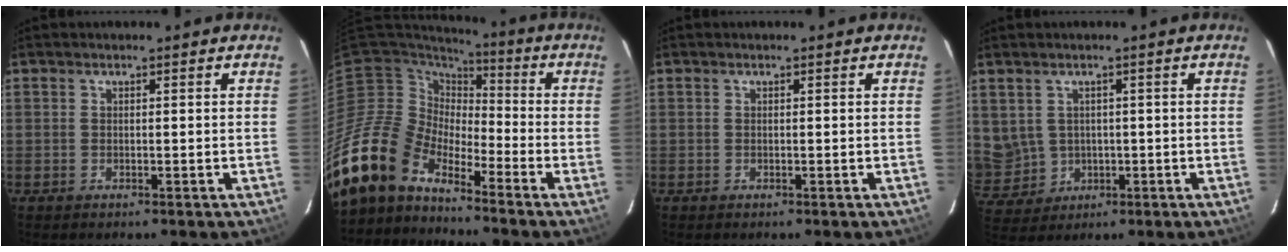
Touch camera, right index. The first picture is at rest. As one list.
[{"total": 14.6, "force": [-12.4, 6.2, 4.4], "torque": [-0.096, -0.005, -0.247]}, {"total": 0.0}, {"total": 8.3, "force": [1.1, 7.7, 3.0], "torque": [-0.083, 0.006, 0.050]}]